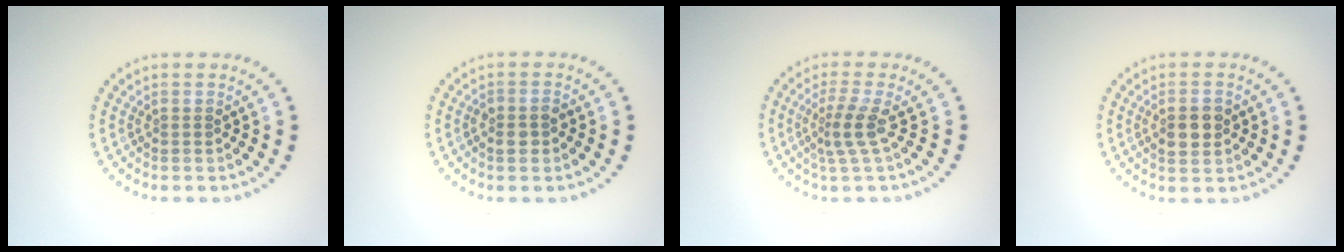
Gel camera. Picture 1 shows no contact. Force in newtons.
{"total": 1.5, "press": 1.4, "slide": 0.5}
{"total": 2.6, "press": 1.8, "slide": 1.8}
{"total": 2.5, "press": 2.5, "slide": 0.2}